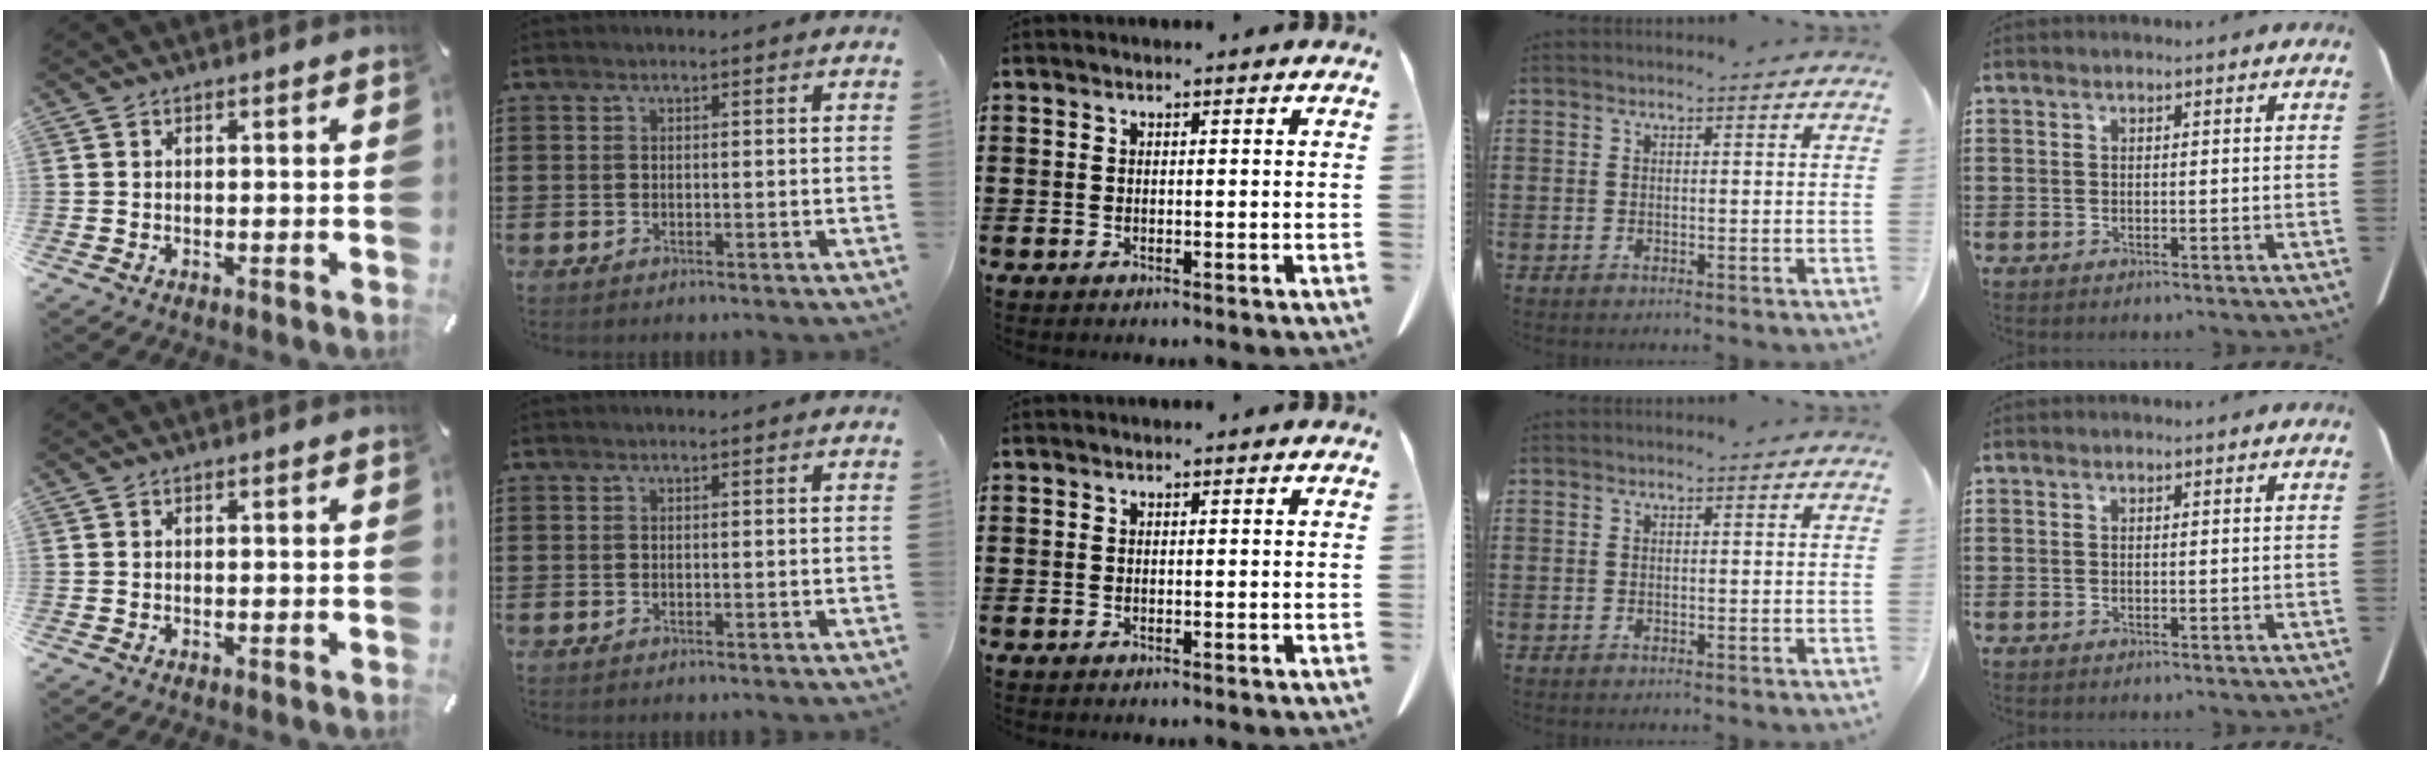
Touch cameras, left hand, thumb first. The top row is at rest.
{}